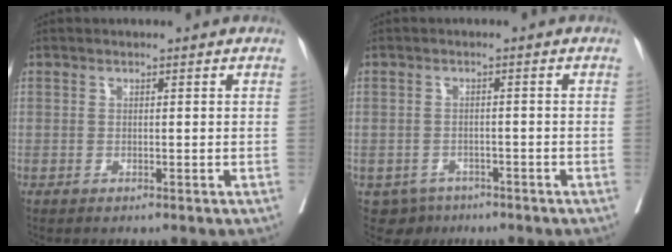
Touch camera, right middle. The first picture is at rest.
{"total": 3.6, "force": [-2.4, 2.7, 0.2], "torque": [0.001, 0.006, -0.034]}